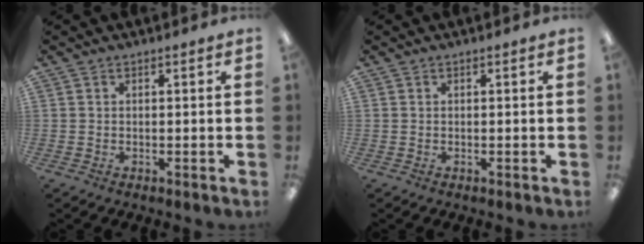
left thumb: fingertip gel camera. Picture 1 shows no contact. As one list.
[{"total": 0.0}]